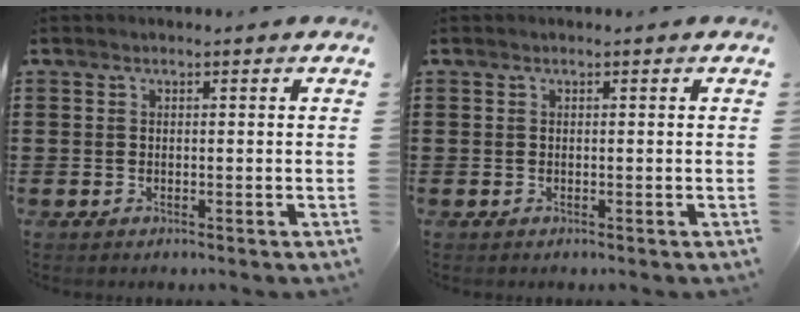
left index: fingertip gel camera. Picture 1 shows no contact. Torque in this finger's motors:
{"motor_torque": [0.00, 0.00, 0.00, 0.00]}